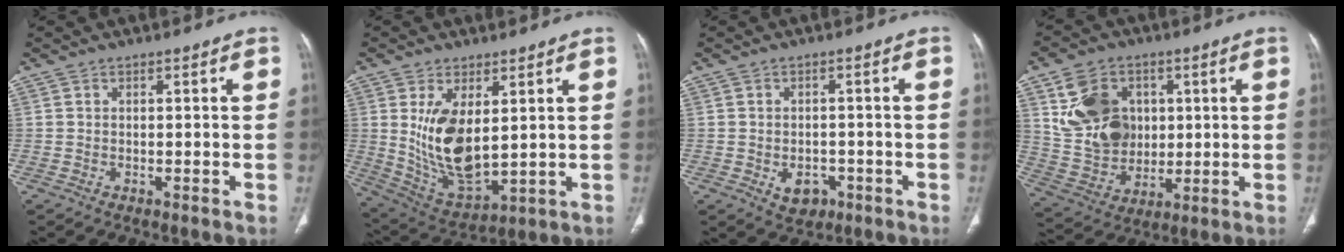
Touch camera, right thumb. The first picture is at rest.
{"total": 13.5, "force": [2.6, 6.8, 11.4], "torque": [-0.203, -0.024, 0.072]}
{"total": 4.8, "force": [-1.8, 3.5, 2.7], "torque": [-0.025, 0.010, -0.015]}
{"total": 15.6, "force": [4.2, 12.2, 8.7], "torque": [-0.125, -0.009, 0.091]}